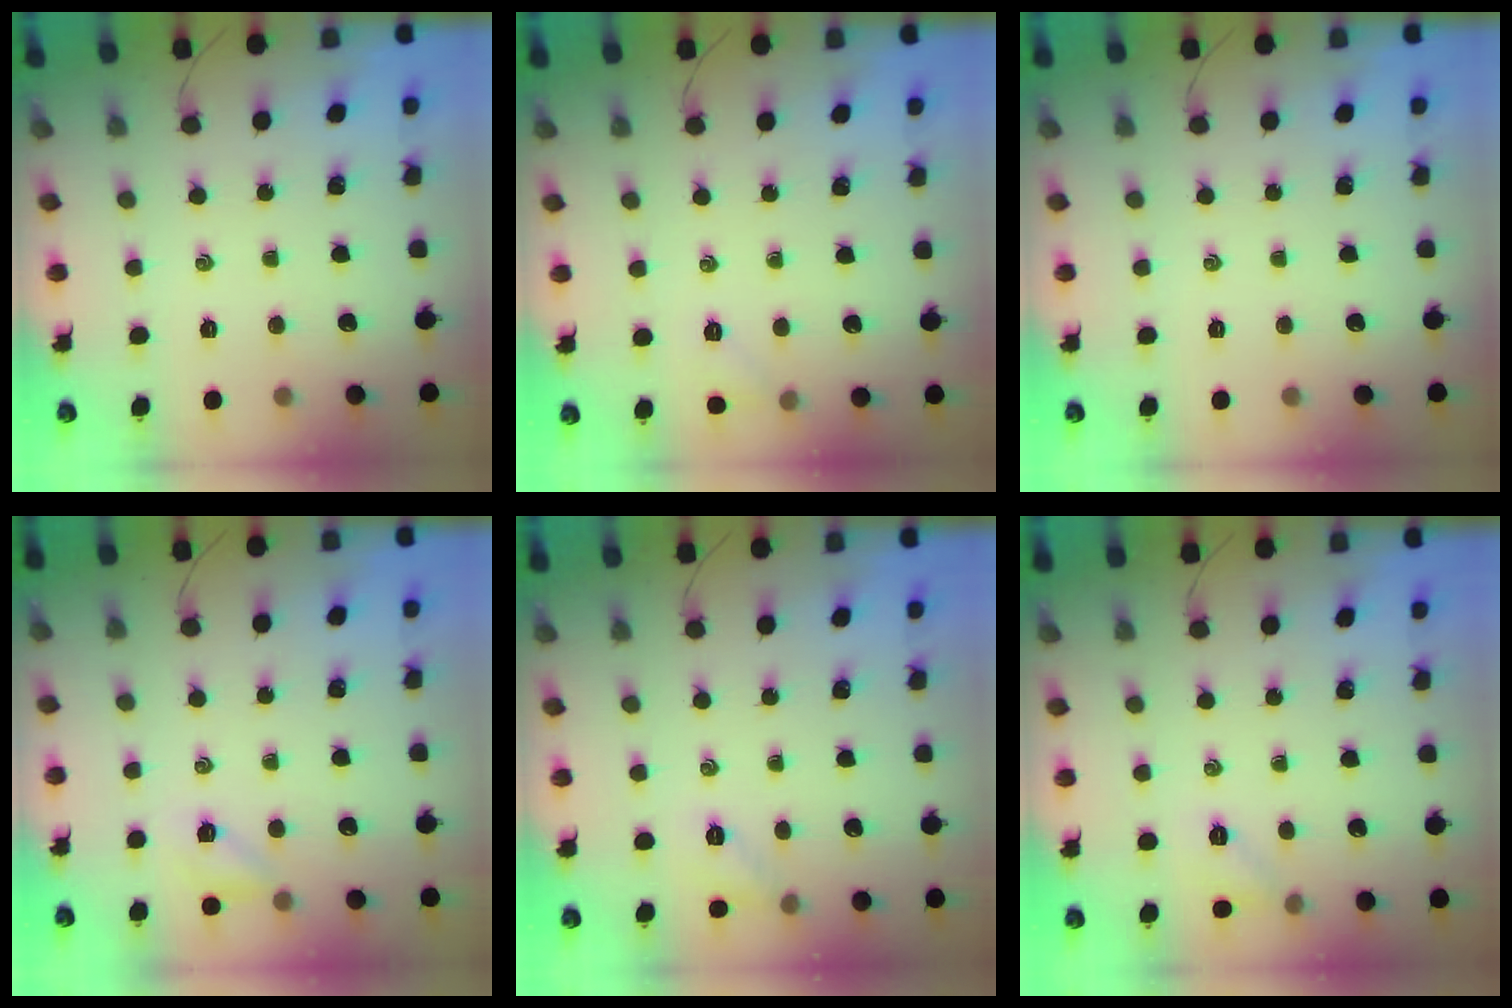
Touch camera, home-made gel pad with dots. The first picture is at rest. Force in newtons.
{"total": 4.8, "press": 4.6, "slide": 1.4}
{"total": 0.0}
{"total": 5.1, "press": 4.9, "slide": 1.3}
{"total": 6.2, "press": 6.0, "slide": 1.4}
{"total": 5.5, "press": 5.2, "slide": 1.7}